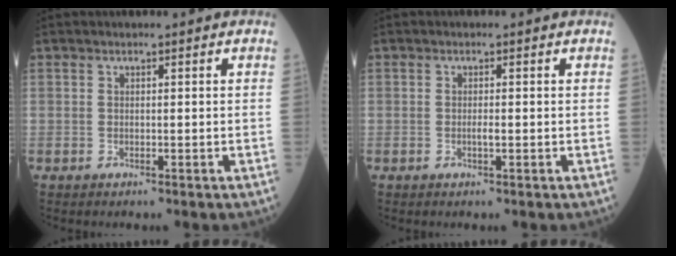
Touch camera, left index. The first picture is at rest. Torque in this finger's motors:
{"motor_torque": [0.05, 0.09, 0.01, 0.00]}